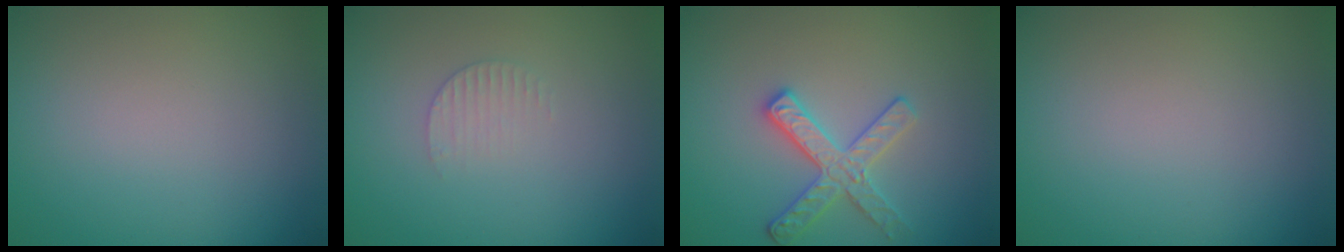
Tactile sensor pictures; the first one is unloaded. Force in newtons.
{"total": 1.3, "press": 1.2, "slide": 0.4}
{"total": 2.9, "press": 2.8, "slide": 0.6}
{"total": 0.0}